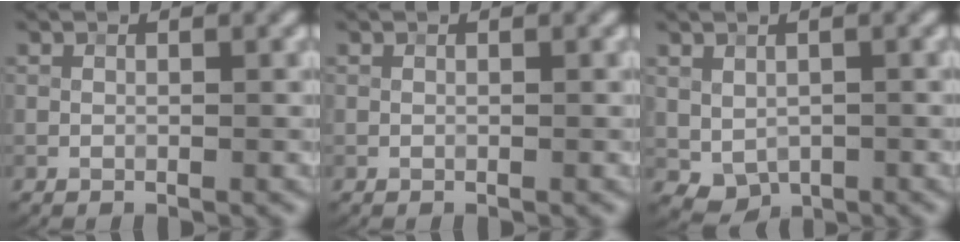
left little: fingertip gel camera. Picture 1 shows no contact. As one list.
[{"total": 0.0}, {"total": 2.3, "force": [0.0, 1.8, 1.4], "torque": [-0.022, -0.010, 0.011]}]